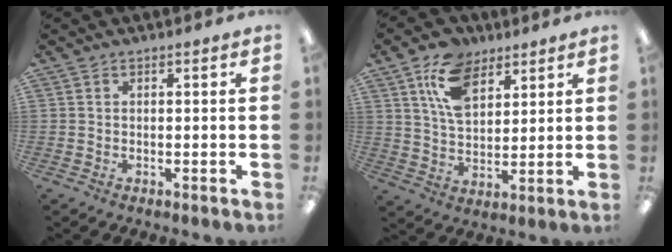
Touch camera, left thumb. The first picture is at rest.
{"total": 12.9, "force": [7.2, 7.9, 7.2], "torque": [-0.128, -0.011, 0.134]}